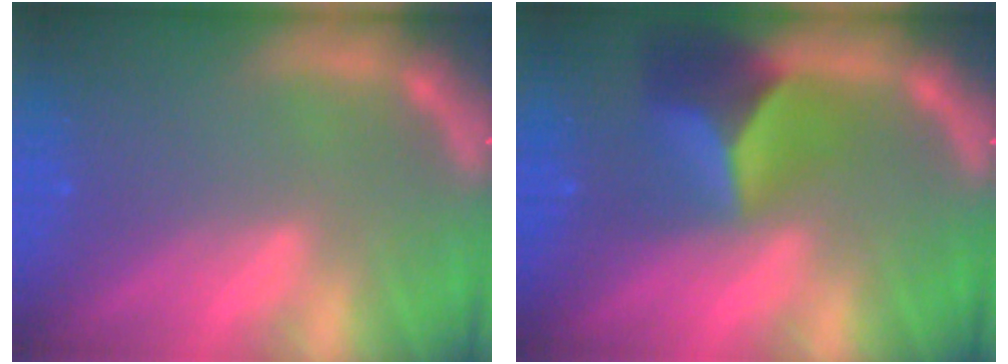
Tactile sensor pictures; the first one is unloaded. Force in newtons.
{"total": 6.4}